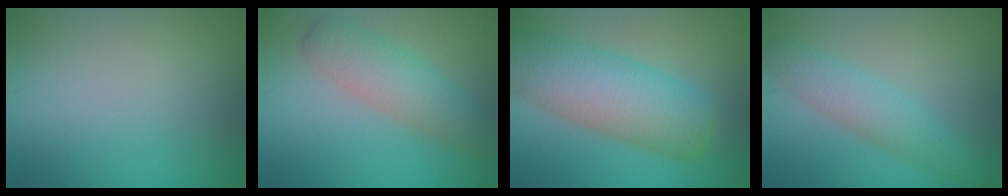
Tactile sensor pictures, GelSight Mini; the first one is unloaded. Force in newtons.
{"total": 4.1, "press": 4.1, "slide": 0.2}
{"total": 8.6, "press": 8.6, "slide": 0.7}
{"total": 3.3, "press": 3.3, "slide": 0.1}